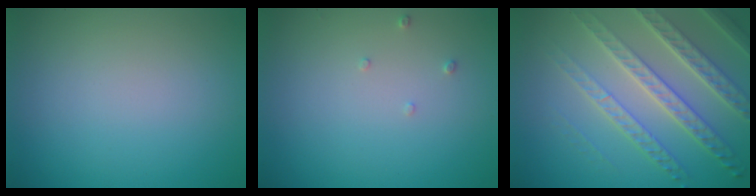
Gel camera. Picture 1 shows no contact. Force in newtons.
{"total": 0.7, "press": 0.7, "slide": 0.2}
{"total": 7.2, "press": 5.1, "slide": 5.1}